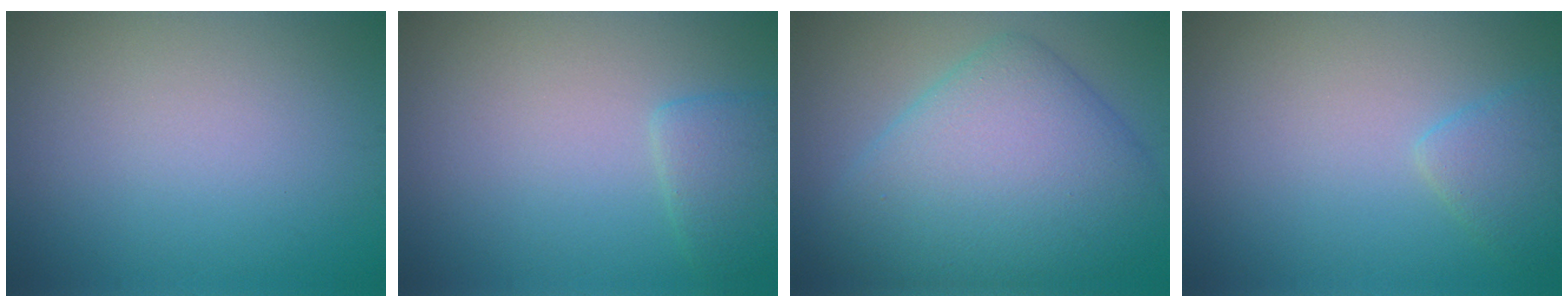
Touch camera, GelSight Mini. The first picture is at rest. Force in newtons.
{"total": 2.2, "press": 2.1, "slide": 0.2}
{"total": 9.5, "press": 9.5, "slide": 0.1}
{"total": 2.2, "press": 2.2, "slide": 0.2}